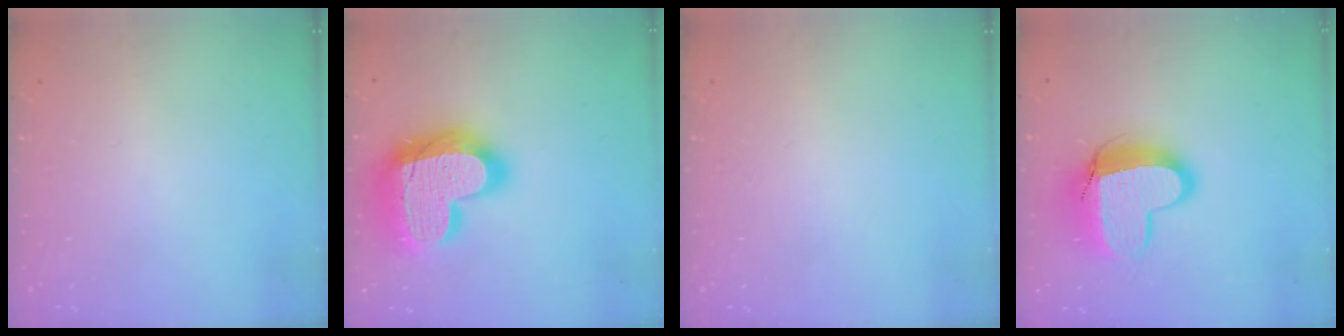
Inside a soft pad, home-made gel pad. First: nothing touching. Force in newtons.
{"total": 26.7, "press": 26.6, "slide": 1.8}
{"total": 0.0}
{"total": 12.7, "press": 12.7, "slide": 1.4}